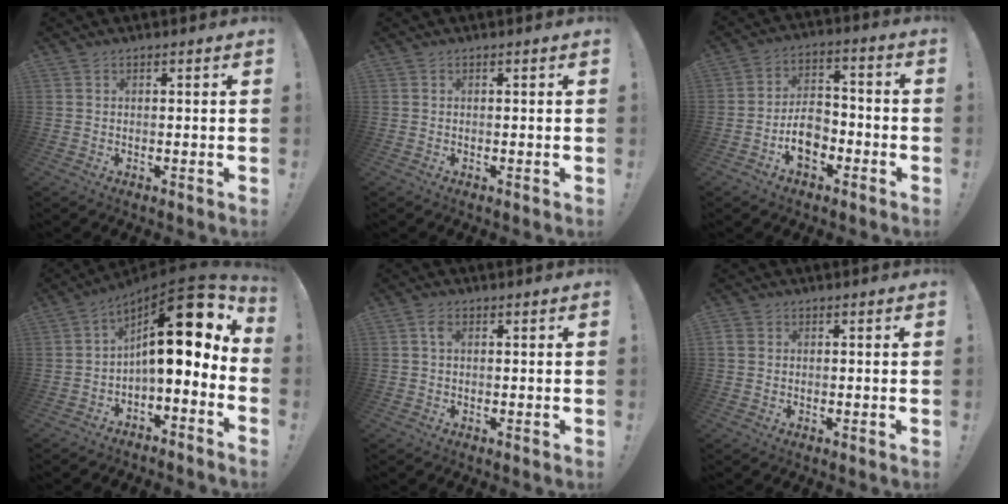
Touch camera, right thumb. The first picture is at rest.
{"total": 0.0}
{"total": 10.1, "force": [-4.4, 6.7, 6.1], "torque": [-0.096, 0.030, -0.075]}
{"total": 18.9, "force": [4.5, 7.0, 17.0], "torque": [-0.268, -0.029, 0.077]}
{"total": 2.2, "force": [0.6, 1.2, 1.7], "torque": [-0.028, 0.001, 0.008]}
{"total": 1.8, "force": [0.2, 1.6, 0.8], "torque": [-0.016, 0.006, 0.006]}